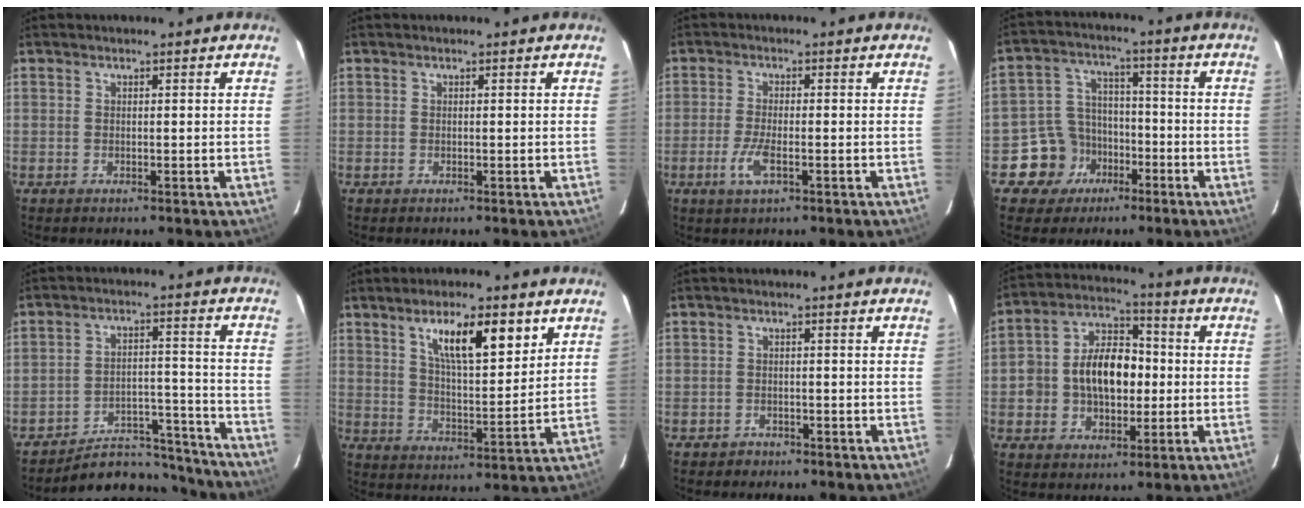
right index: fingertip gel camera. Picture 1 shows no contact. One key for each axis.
{"total": 0.0}
{"total": 4.7, "fx": -2.0, "fy": 1.2, "fz": 4.0, "tx": -0.091, "ty": -0.007, "tz": -0.040}
{"total": 9.0, "fx": -4.9, "fy": 7.4, "fz": 1.4, "tx": -0.050, "ty": 0.032, "tz": -0.074}
{"total": 14.9, "fx": -14.0, "fy": 4.9, "fz": 1.8, "tx": -0.030, "ty": 0.053, "tz": -0.189}
{"total": 12.1, "fx": 6.5, "fy": 3.4, "fz": 9.6, "tx": -0.154, "ty": 0.008, "tz": 0.114}
{"total": 2.2, "fx": -1.5, "fy": 1.6, "fz": 0.1, "tx": -0.007, "ty": 0.006, "tz": -0.021}
{"total": 12.5, "fx": -0.8, "fy": 8.7, "fz": 9.0, "tx": -0.175, "ty": 0.031, "tz": -0.010}